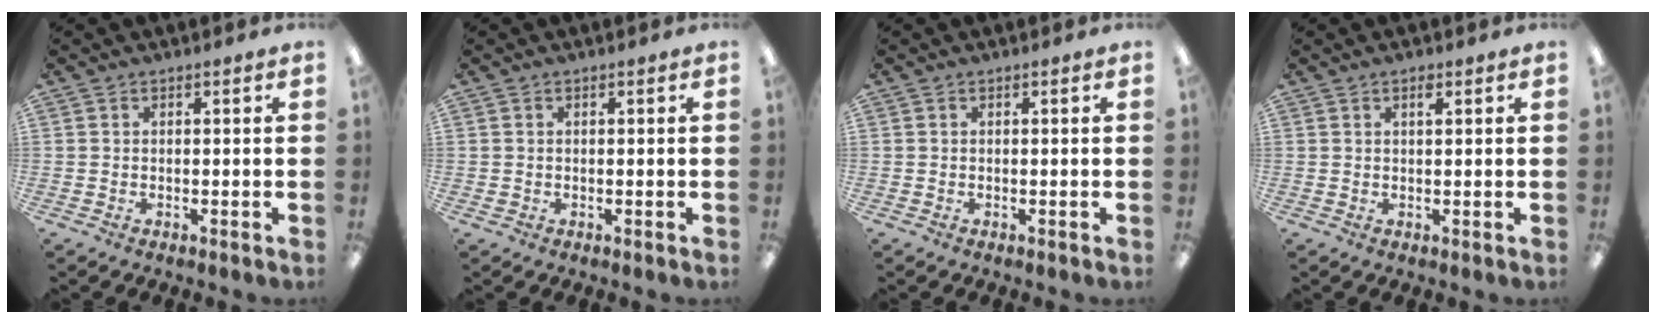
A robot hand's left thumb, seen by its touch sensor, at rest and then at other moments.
{"total": 0.6, "force": [0.3, 0.5, 0.1], "torque": [-0.002, 0.006, 0.003]}
{"total": 0.0}
{"total": 1.5, "force": [0.9, 0.5, 1.1], "torque": [-0.017, -0.001, 0.014]}